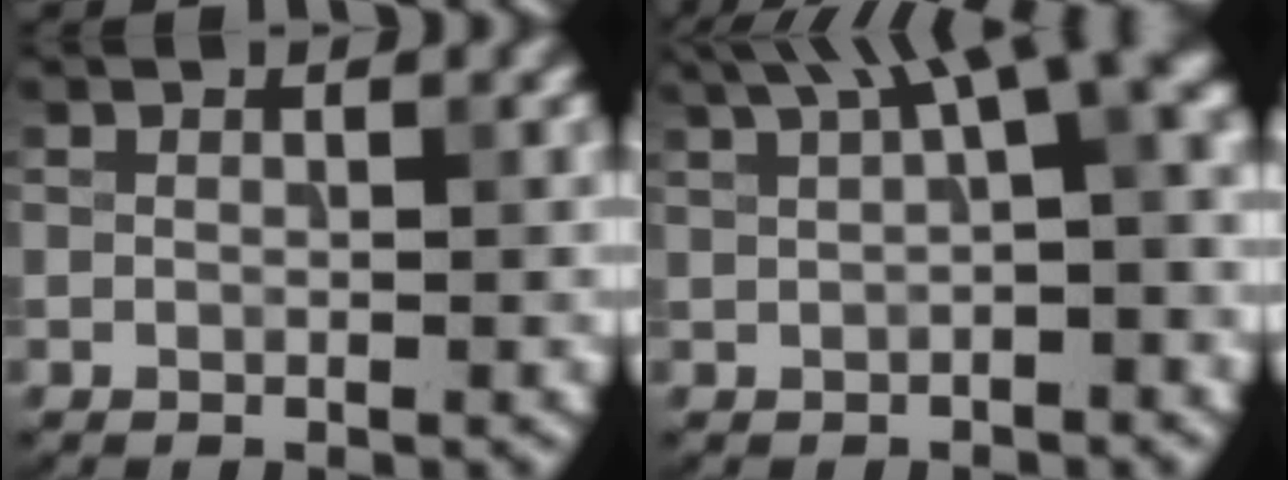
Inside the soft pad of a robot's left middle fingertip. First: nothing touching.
{"total": 9.1, "force": [3.9, 3.0, 7.6], "torque": [-0.097, 0.029, 0.063]}